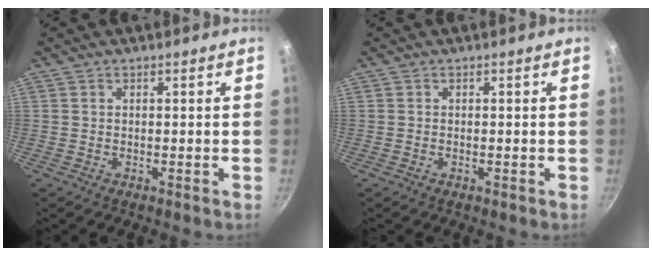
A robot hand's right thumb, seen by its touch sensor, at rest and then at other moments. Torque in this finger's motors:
{"motor_torque": [-0.03, -0.16, -0.16, -0.02, -0.01]}